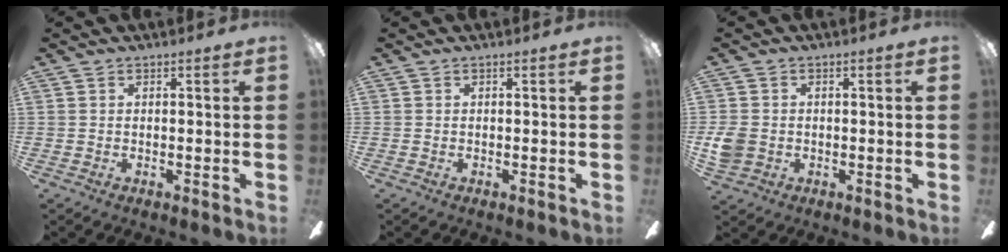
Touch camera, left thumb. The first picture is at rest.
{"total": 0.0}
{"total": 5.0, "force": [-0.6, 4.3, 2.5], "torque": [-0.055, 0.002, -0.012]}